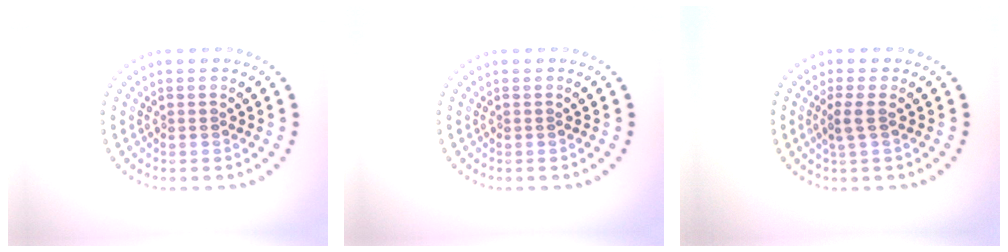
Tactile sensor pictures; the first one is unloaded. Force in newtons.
{"total": 0.0}
{"total": 1.5, "press": 1.3, "slide": 0.9}